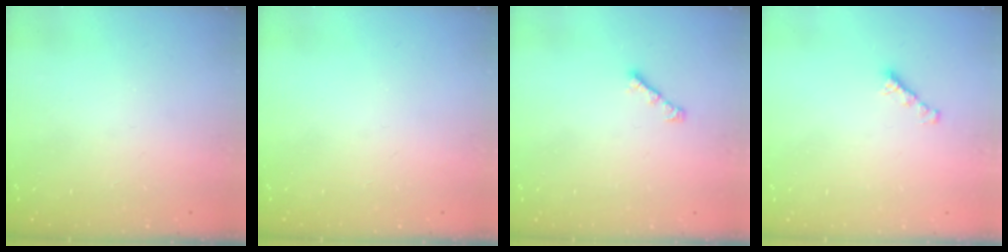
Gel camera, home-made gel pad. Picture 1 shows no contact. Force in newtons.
{"total": 0.0}
{"total": 2.6, "press": 2.5, "slide": 0.7}
{"total": 2.7, "press": 2.6, "slide": 0.7}